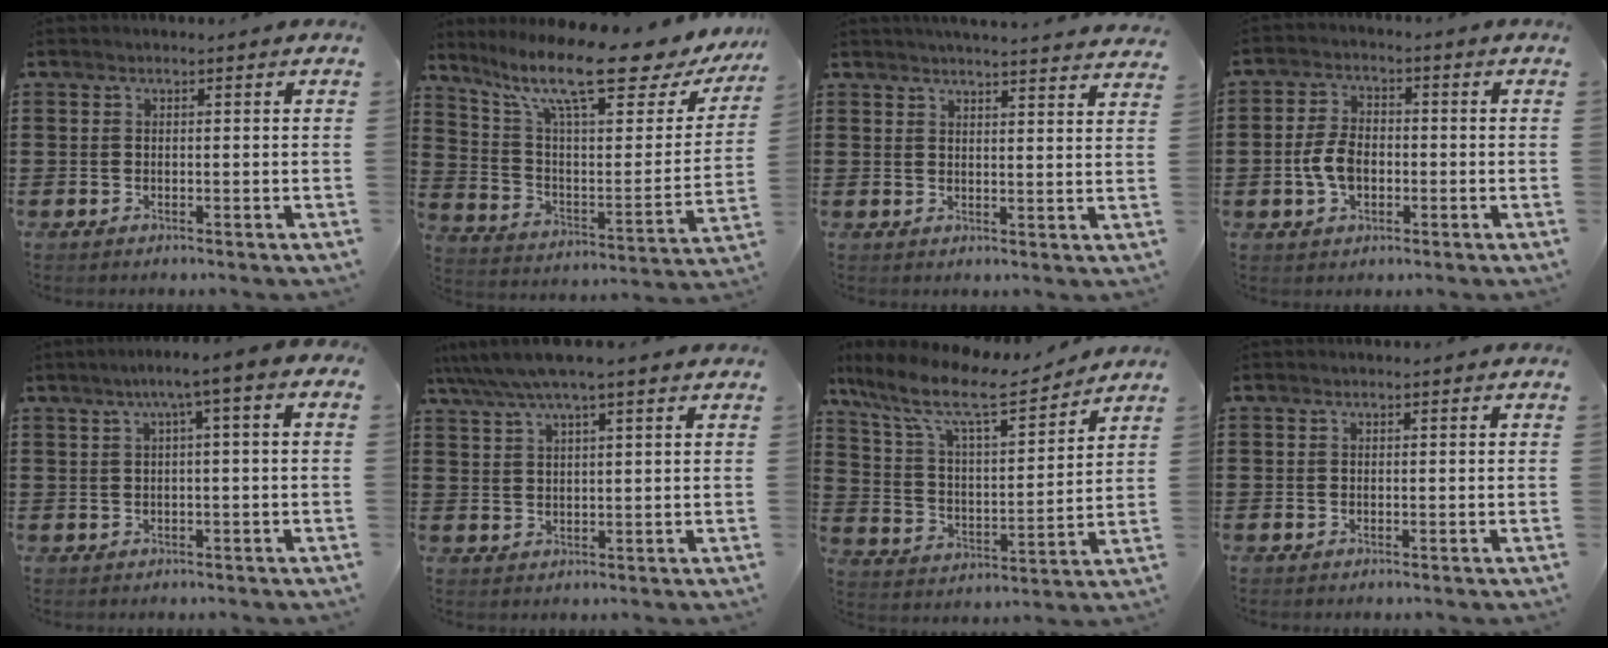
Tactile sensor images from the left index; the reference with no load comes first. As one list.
[{"total": 14.9, "force": [10.5, 2.6, 10.3], "torque": [-0.202, -0.071, 0.170]}, {"total": 3.8, "force": [3.7, -0.7, 0.6], "torque": [-0.023, -0.019, 0.065]}, {"total": 5.7, "force": [-1.0, 3.4, 4.4], "torque": [-0.107, 0.000, -0.025]}, {"total": 3.4, "force": [0.2, 0.1, 3.4], "torque": [-0.064, 0.004, -0.003]}, {"total": 4.9, "force": [3.8, 0.5, 3.1], "torque": [-0.070, -0.007, 0.067]}, {"total": 11.1, "force": [8.7, 2.3, 6.5], "torque": [-0.159, -0.047, 0.147]}, {"total": 0.0}]